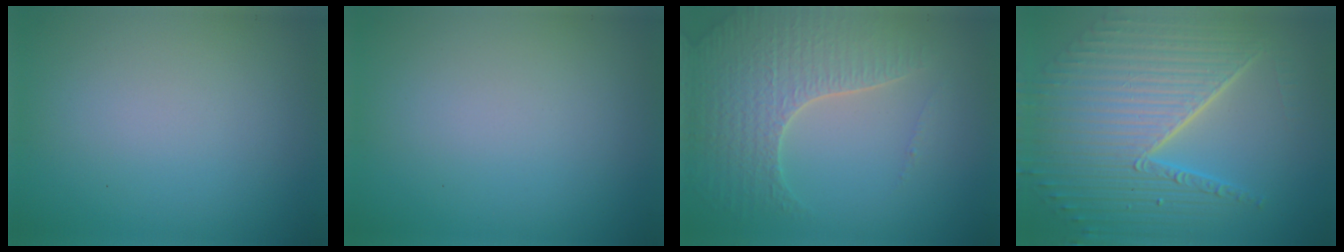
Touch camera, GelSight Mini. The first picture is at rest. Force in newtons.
{"total": 0.0}
{"total": 5.1, "press": 4.5, "slide": 2.3}
{"total": 10.4, "press": 6.7, "slide": 8.0}